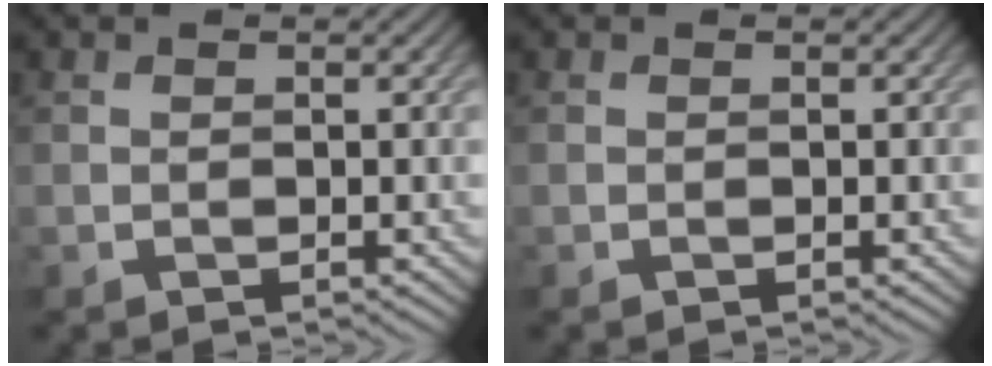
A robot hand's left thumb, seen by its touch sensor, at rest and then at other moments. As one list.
[{"total": 0.0}]